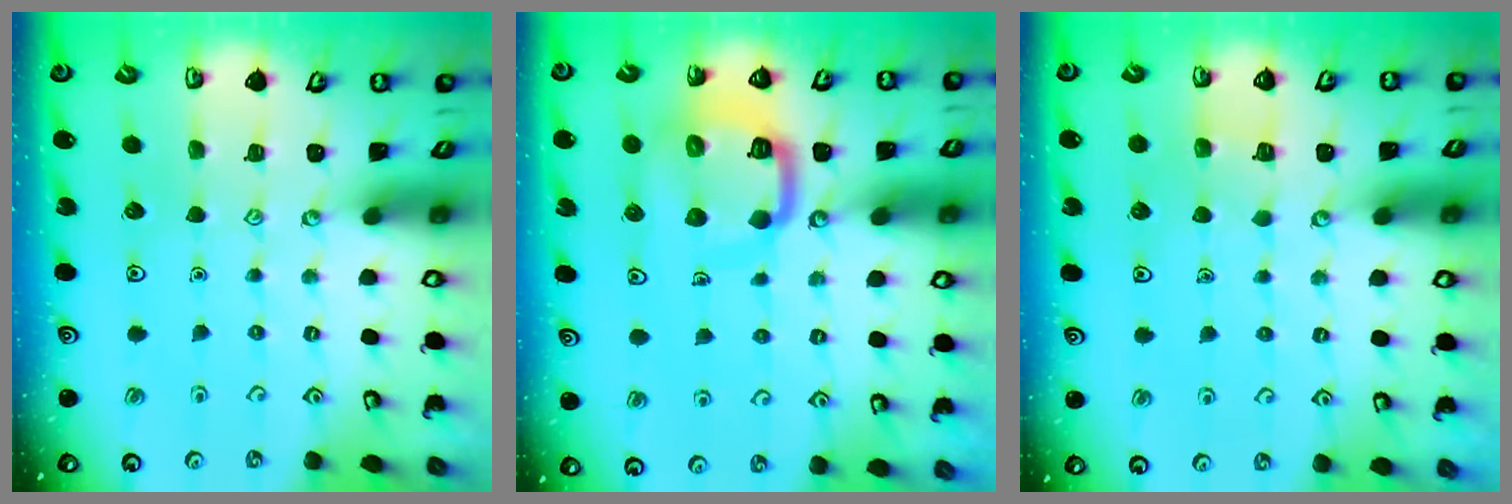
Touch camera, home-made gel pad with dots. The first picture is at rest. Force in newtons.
{"total": 11.8, "press": 11.7, "slide": 1.4}
{"total": 2.6, "press": 2.6, "slide": 0.2}